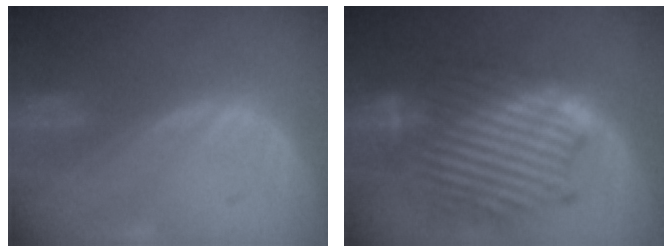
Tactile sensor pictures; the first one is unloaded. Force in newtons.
{"total": 12.9, "press": 12.8, "slide": 1.1}